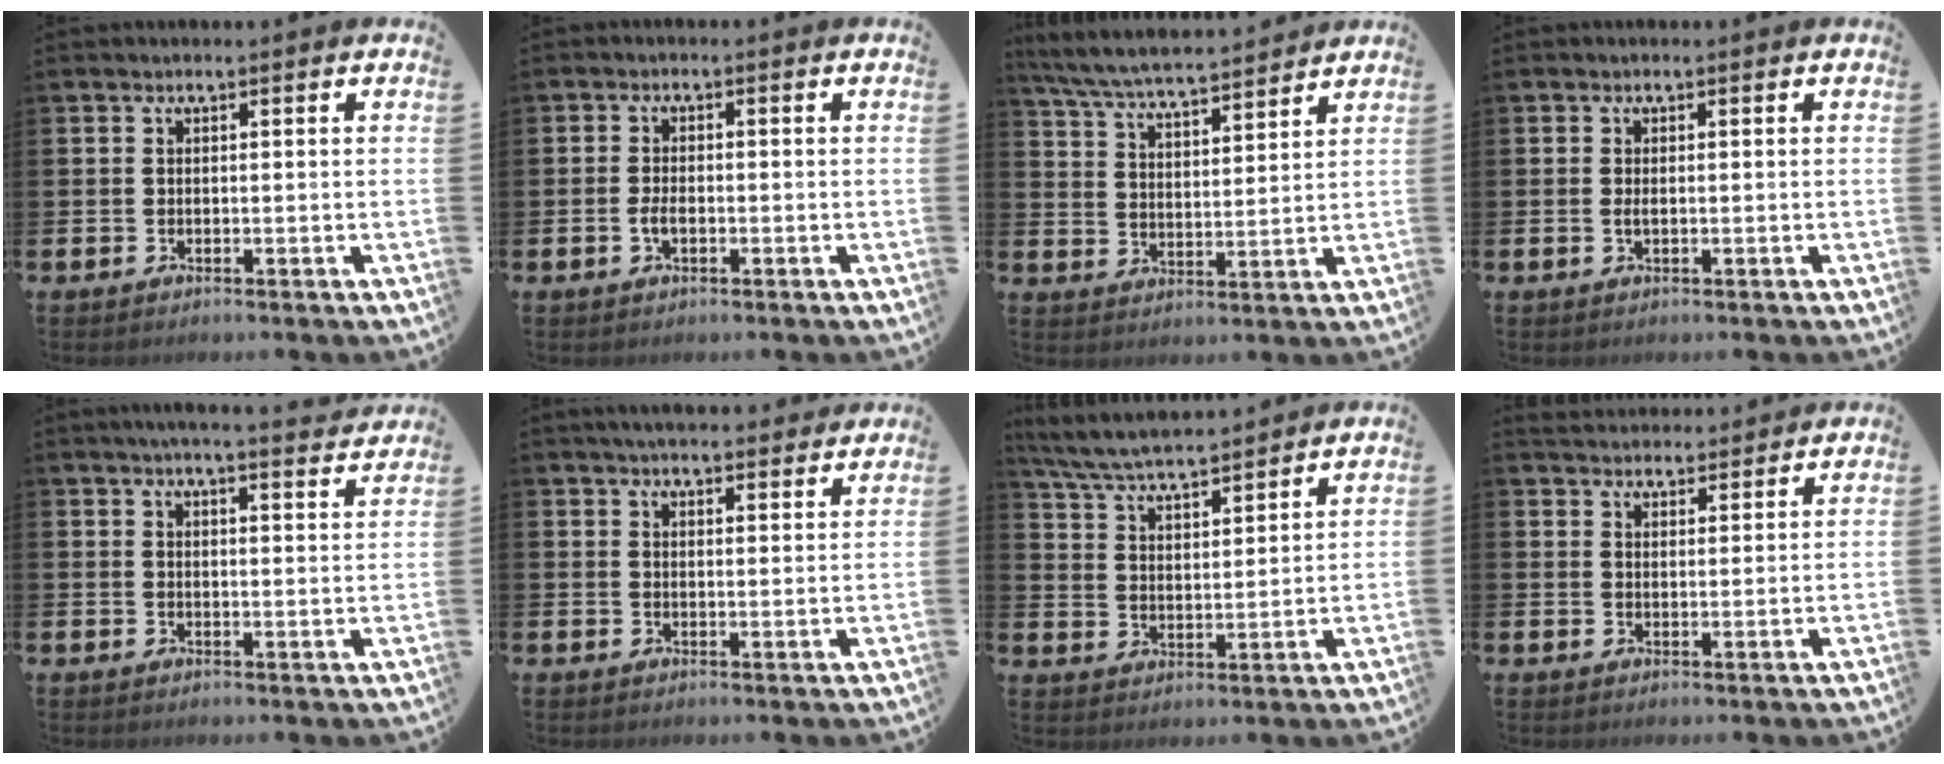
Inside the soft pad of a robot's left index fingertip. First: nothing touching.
{"total": 2.0, "force": [-0.6, 1.0, 1.6], "torque": [-0.024, -0.001, -0.013]}
{"total": 6.5, "force": [6.4, 0.4, 1.4], "torque": [-0.055, -0.040, 0.113]}
{"total": 0.8, "force": [-0.1, 0.2, 0.8], "torque": [-0.017, 0.001, -0.001]}
{"total": 4.4, "force": [4.3, -0.4, 1.1], "torque": [-0.018, -0.025, 0.073]}
{"total": 4.0, "force": [3.9, 0.6, 0.6], "torque": [-0.014, -0.017, 0.071]}
{"total": 6.2, "force": [6.0, 0.5, 1.3], "torque": [-0.053, -0.036, 0.107]}
{"total": 3.9, "force": [3.8, 0.8, -0.1], "torque": [-0.005, -0.019, 0.070]}